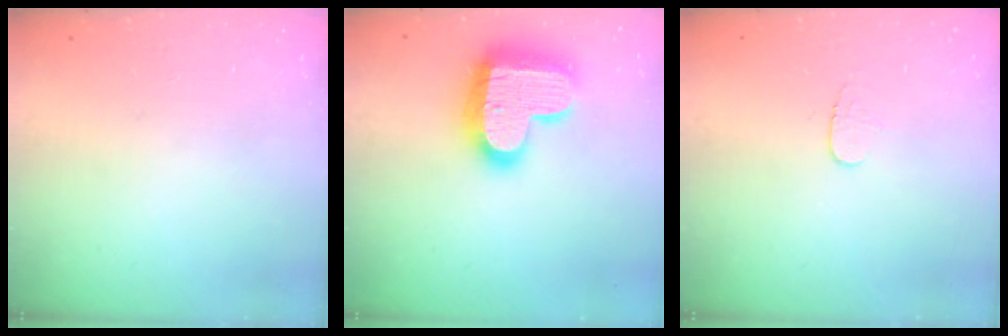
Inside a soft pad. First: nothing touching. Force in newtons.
{"total": 23.7, "press": 23.7, "slide": 1.6}
{"total": 3.9, "press": 3.9, "slide": 0.4}